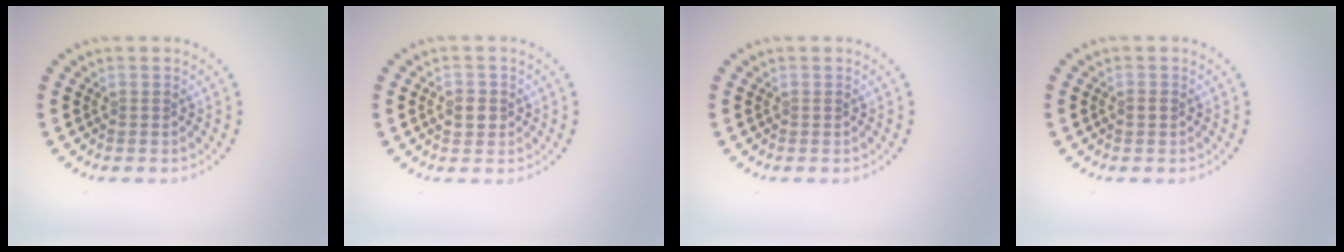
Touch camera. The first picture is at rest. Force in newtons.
{"total": 1.7, "press": 1.7, "slide": 0.1}
{"total": 0.0}
{"total": 0.9, "press": 0.9, "slide": 0.1}